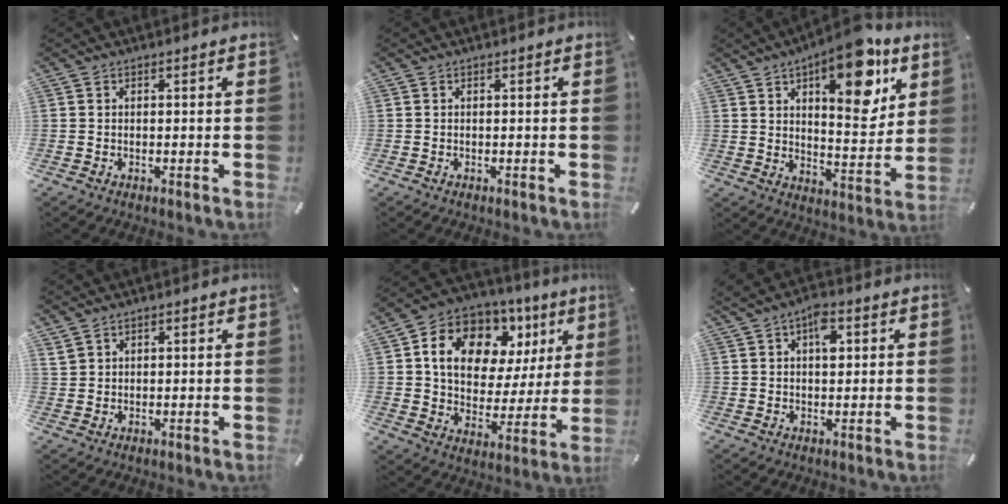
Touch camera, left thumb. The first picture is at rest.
{"total": 0.0}
{"total": 17.0, "force": [9.6, 7.1, 12.1], "torque": [-0.160, -0.053, 0.153]}
{"total": 1.8, "force": [1.3, 1.0, 0.7], "torque": [-0.015, -0.001, 0.026]}
{"total": 15.2, "force": [7.0, 11.0, 7.7], "torque": [-0.130, -0.032, 0.127]}
{"total": 5.6, "force": [2.1, 3.1, 4.1], "torque": [-0.052, -0.003, 0.031]}